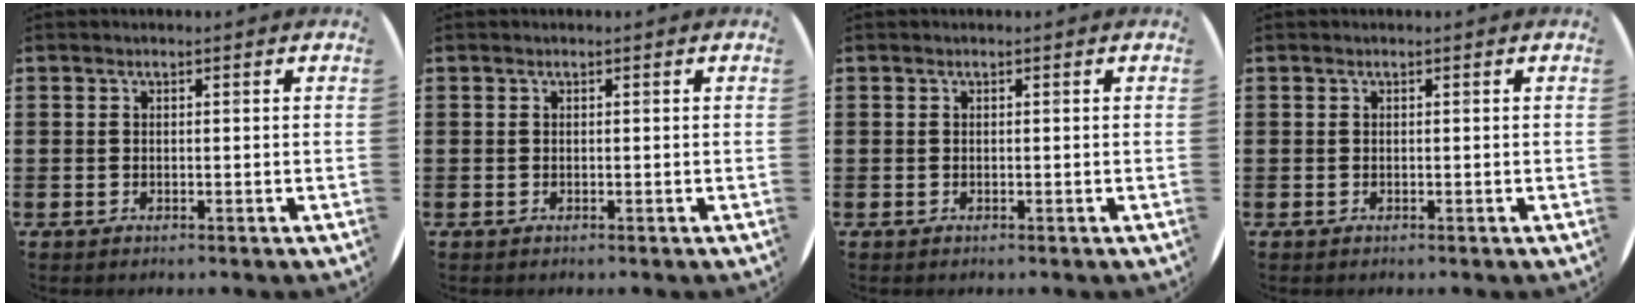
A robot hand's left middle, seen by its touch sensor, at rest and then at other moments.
{"total": 0.0}
{"total": 0.0}
{"total": 0.0}